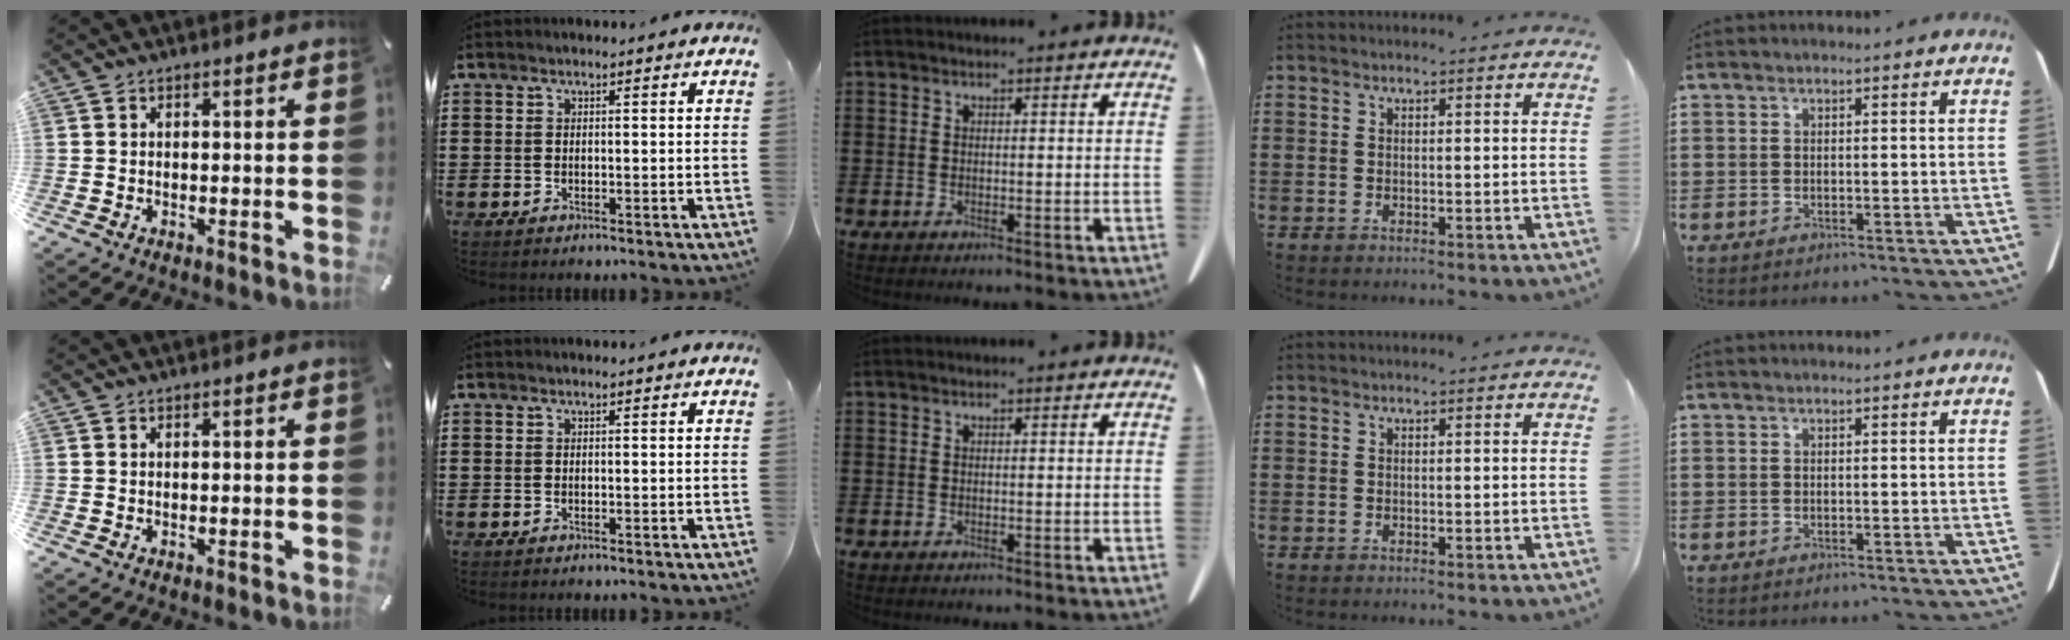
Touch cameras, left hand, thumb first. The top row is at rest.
{}